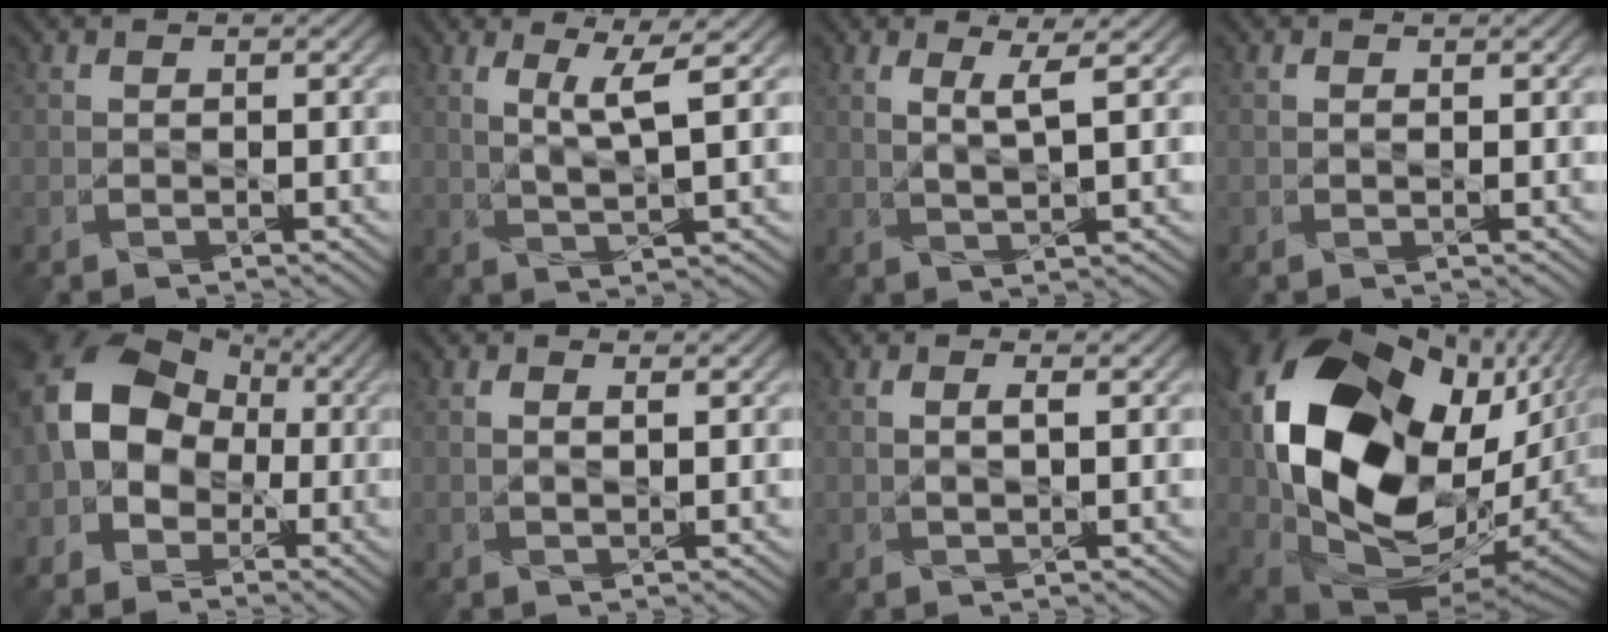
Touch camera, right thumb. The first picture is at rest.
{"total": 4.4, "force": [2.0, 0.1, 3.9], "torque": [-0.091, -0.003, 0.046]}
{"total": 3.1, "force": [1.6, 0.0, 2.6], "torque": [-0.059, -0.002, 0.035]}
{"total": 0.0}
{"total": 10.5, "force": [-0.2, 8.0, 6.7], "torque": [-0.147, 0.007, -0.024]}
{"total": 1.4, "force": [0.7, 0.2, 1.1], "torque": [-0.027, -0.001, 0.018]}
{"total": 1.5, "force": [0.5, 0.1, 1.4], "torque": [-0.033, -0.001, 0.014]}
{"total": 22.6, "force": [3.5, 15.5, 16.1], "torque": [-0.380, -0.030, 0.092]}